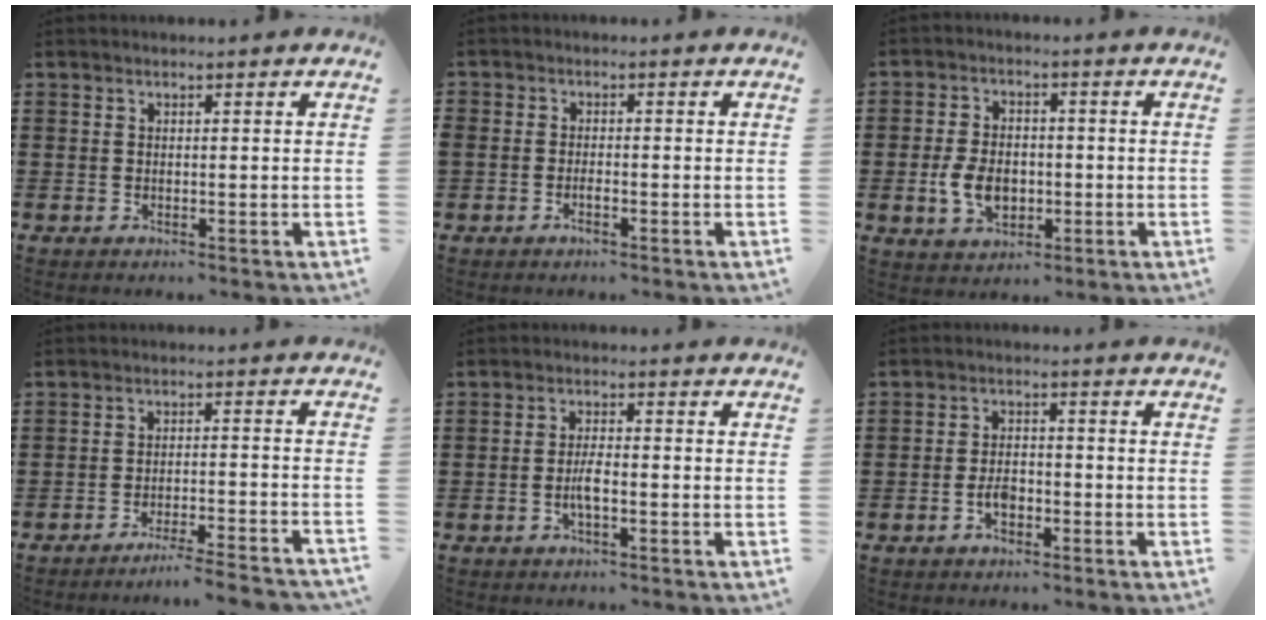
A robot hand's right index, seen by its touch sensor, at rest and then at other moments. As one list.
[{"total": 1.3, "force": [-0.9, 0.5, 0.8], "torque": [-0.016, -0.001, -0.017]}, {"total": 6.3, "force": [-1.3, 4.1, 4.6], "torque": [-0.107, 0.000, -0.025]}, {"total": 4.2, "force": [-3.9, -1.0, 1.3], "torque": [-0.023, -0.015, -0.077]}, {"total": 3.0, "force": [-0.9, 0.8, 2.8], "torque": [-0.065, -0.002, -0.021]}, {"total": 3.5, "force": [-1.4, 2.0, 2.5], "torque": [-0.054, 0.002, -0.028]}]